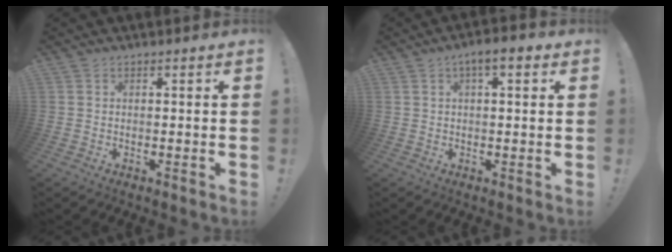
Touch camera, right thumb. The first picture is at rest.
{"total": 5.1, "force": [1.8, 1.9, 4.4], "torque": [-0.053, -0.005, 0.024]}